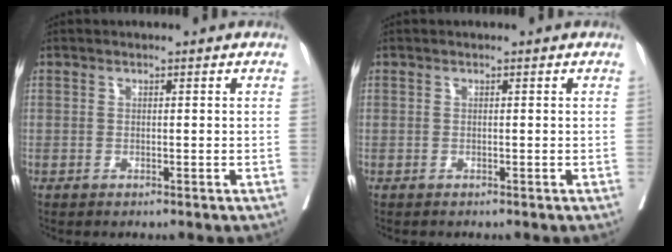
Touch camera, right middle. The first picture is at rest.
{"total": 0.0}